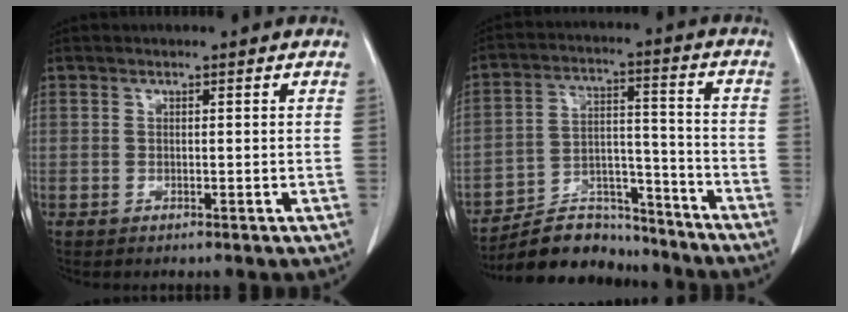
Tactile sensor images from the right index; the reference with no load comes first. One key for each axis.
{"total": 12.1, "fx": -11.3, "fy": 4.1, "fz": 1.5, "tx": -0.019, "ty": 0.044, "tz": -0.189}